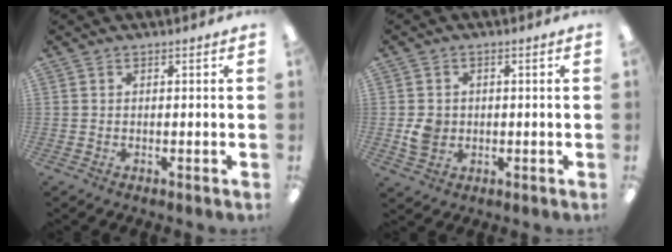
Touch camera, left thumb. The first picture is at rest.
{"total": 4.1, "force": [-0.3, 3.7, 1.9], "torque": [-0.018, 0.001, -0.007]}